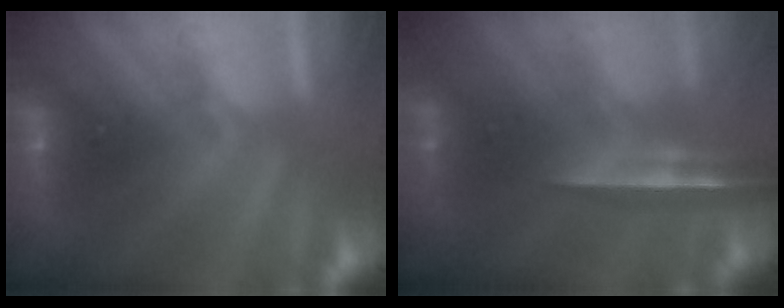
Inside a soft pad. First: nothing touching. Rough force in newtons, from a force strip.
{"total": 4.4}